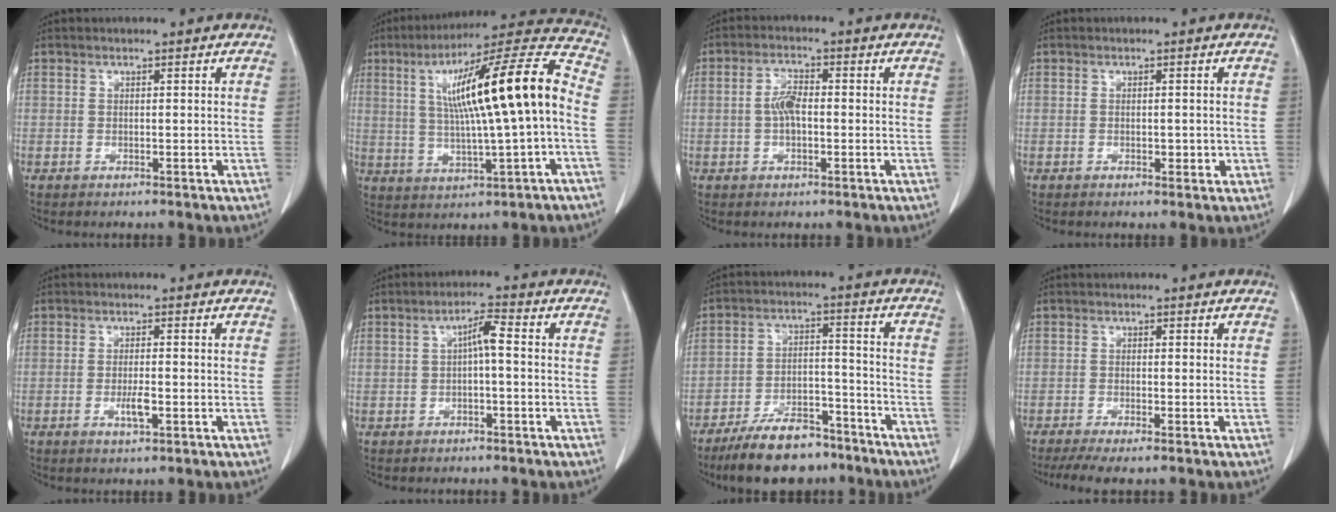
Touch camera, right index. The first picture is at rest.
{"total": 18.5, "force": [1.4, 1.3, 18.4], "torque": [-0.295, 0.035, 0.022]}
{"total": 3.9, "force": [-0.3, 1.8, 3.4], "torque": [-0.070, 0.009, -0.008]}
{"total": 1.6, "force": [-0.2, 1.0, 1.2], "torque": [-0.013, 0.000, 0.000]}
{"total": 2.6, "force": [-0.9, 0.5, 2.4], "torque": [-0.048, -0.002, -0.013]}
{"total": 3.5, "force": [0.2, 0.5, 3.4], "torque": [-0.061, 0.013, 0.003]}
{"total": 10.2, "force": [-7.4, 4.4, 5.4], "torque": [-0.091, -0.004, -0.124]}
{"total": 4.0, "force": [-2.8, 0.4, 2.8], "torque": [-0.049, -0.009, -0.049]}